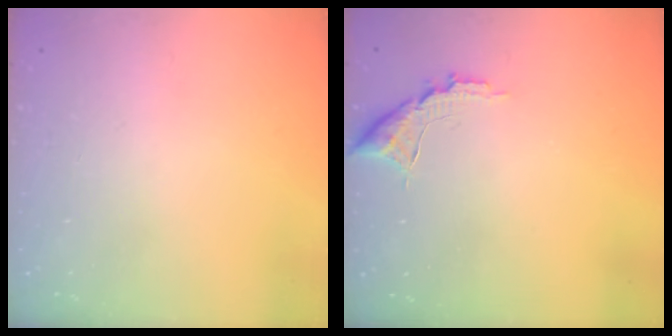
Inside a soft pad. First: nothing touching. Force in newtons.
{"total": 8.4, "press": 8.3, "slide": 0.5}